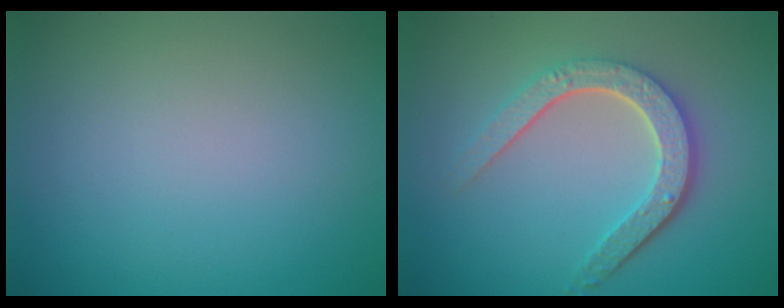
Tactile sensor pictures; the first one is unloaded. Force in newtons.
{"total": 4.7, "press": 3.6, "slide": 3.0}